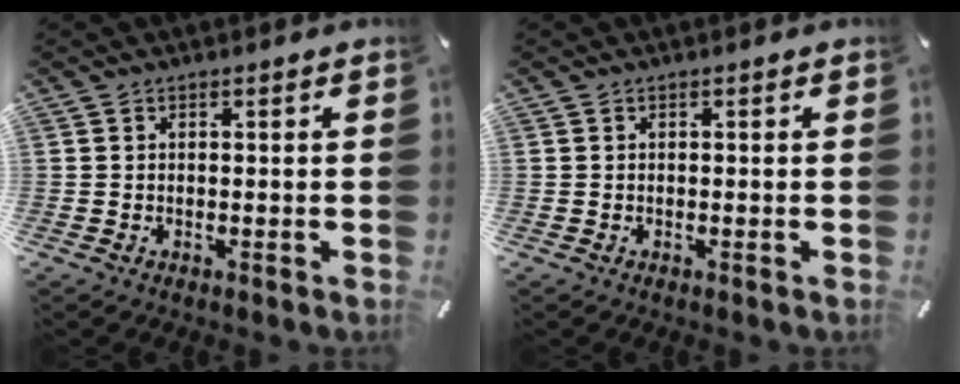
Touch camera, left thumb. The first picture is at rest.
{"total": 0.0}